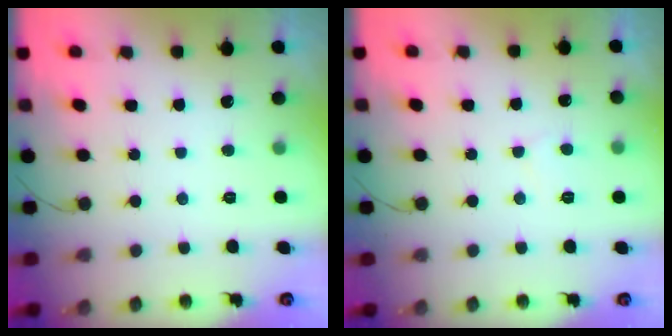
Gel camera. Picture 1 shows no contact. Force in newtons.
{"total": 2.9, "press": 2.9, "slide": 0.3}